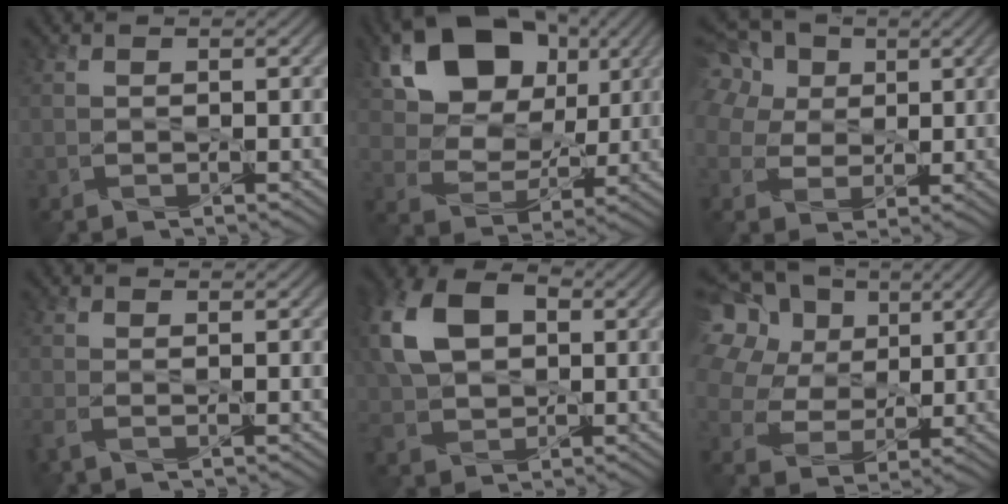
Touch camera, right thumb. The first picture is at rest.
{"total": 16.6, "force": [7.0, 11.4, 9.8], "torque": [-0.220, 0.036, 0.120]}
{"total": 10.1, "force": [4.1, 7.6, 5.3], "torque": [-0.159, 0.039, 0.060]}
{"total": 1.5, "force": [-0.6, 0.2, 1.4], "torque": [-0.041, -0.007, -0.017]}
{"total": 11.0, "force": [2.3, 7.5, 7.7], "torque": [-0.188, 0.020, 0.030]}
{"total": 19.8, "force": [8.8, 14.6, 10.0], "torque": [-0.296, 0.046, 0.185]}